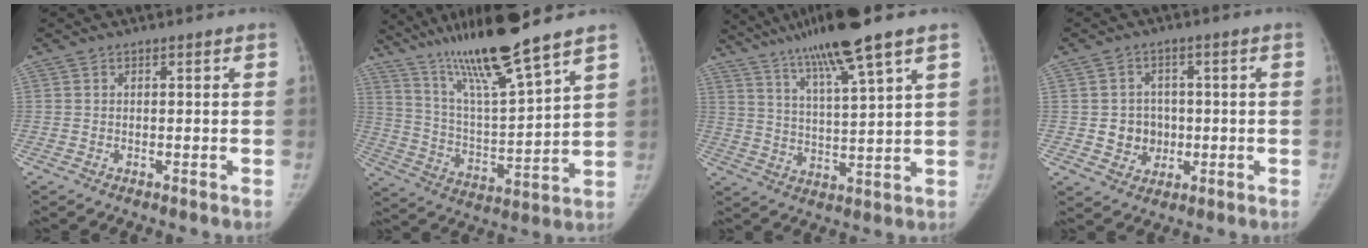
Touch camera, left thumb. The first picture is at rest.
{"total": 18.5, "force": [14.3, 0.7, 11.7], "torque": [-0.192, -0.067, 0.263]}
{"total": 15.2, "force": [10.2, 0.5, 11.2], "torque": [-0.196, -0.032, 0.178]}
{"total": 5.6, "force": [-0.4, 5.2, 2.0], "torque": [-0.003, 0.009, 0.000]}